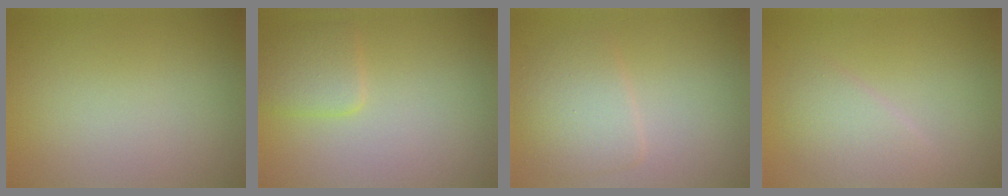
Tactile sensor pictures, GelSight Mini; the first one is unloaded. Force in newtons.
{"total": 2.2, "press": 2.2, "slide": 0.1}
{"total": 3.5, "press": 3.5, "slide": 0.3}
{"total": 2.6, "press": 2.5, "slide": 0.2}